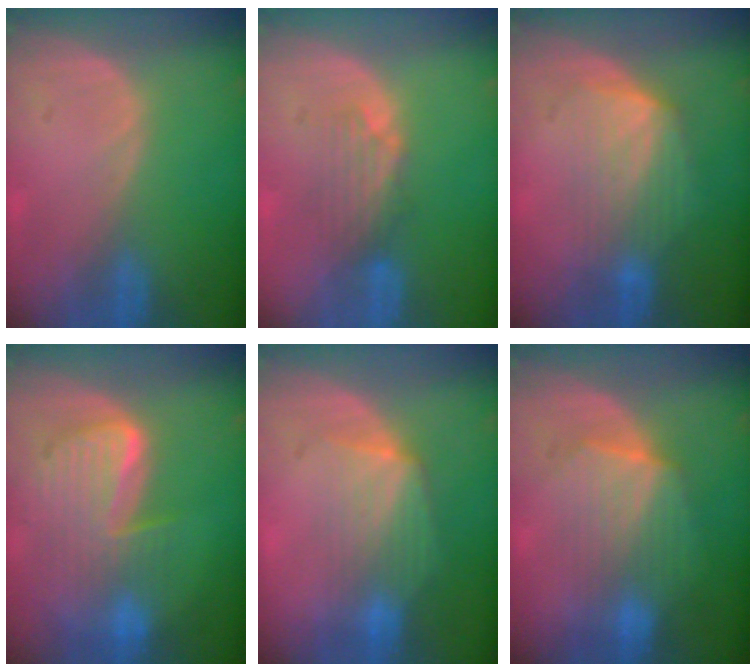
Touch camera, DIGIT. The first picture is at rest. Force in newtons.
{"total": 4.2, "press": 3.8, "slide": 1.9}
{"total": 6.4, "press": 6.4, "slide": 1.0}
{"total": 10.0, "press": 8.6, "slide": 5.0}
{"total": 7.0, "press": 6.6, "slide": 2.3}
{"total": 7.0, "press": 6.9, "slide": 1.2}